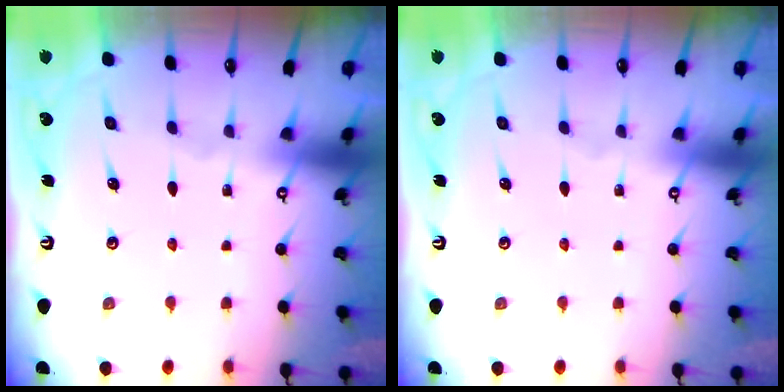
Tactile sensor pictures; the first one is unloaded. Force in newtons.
{"total": 0.0}